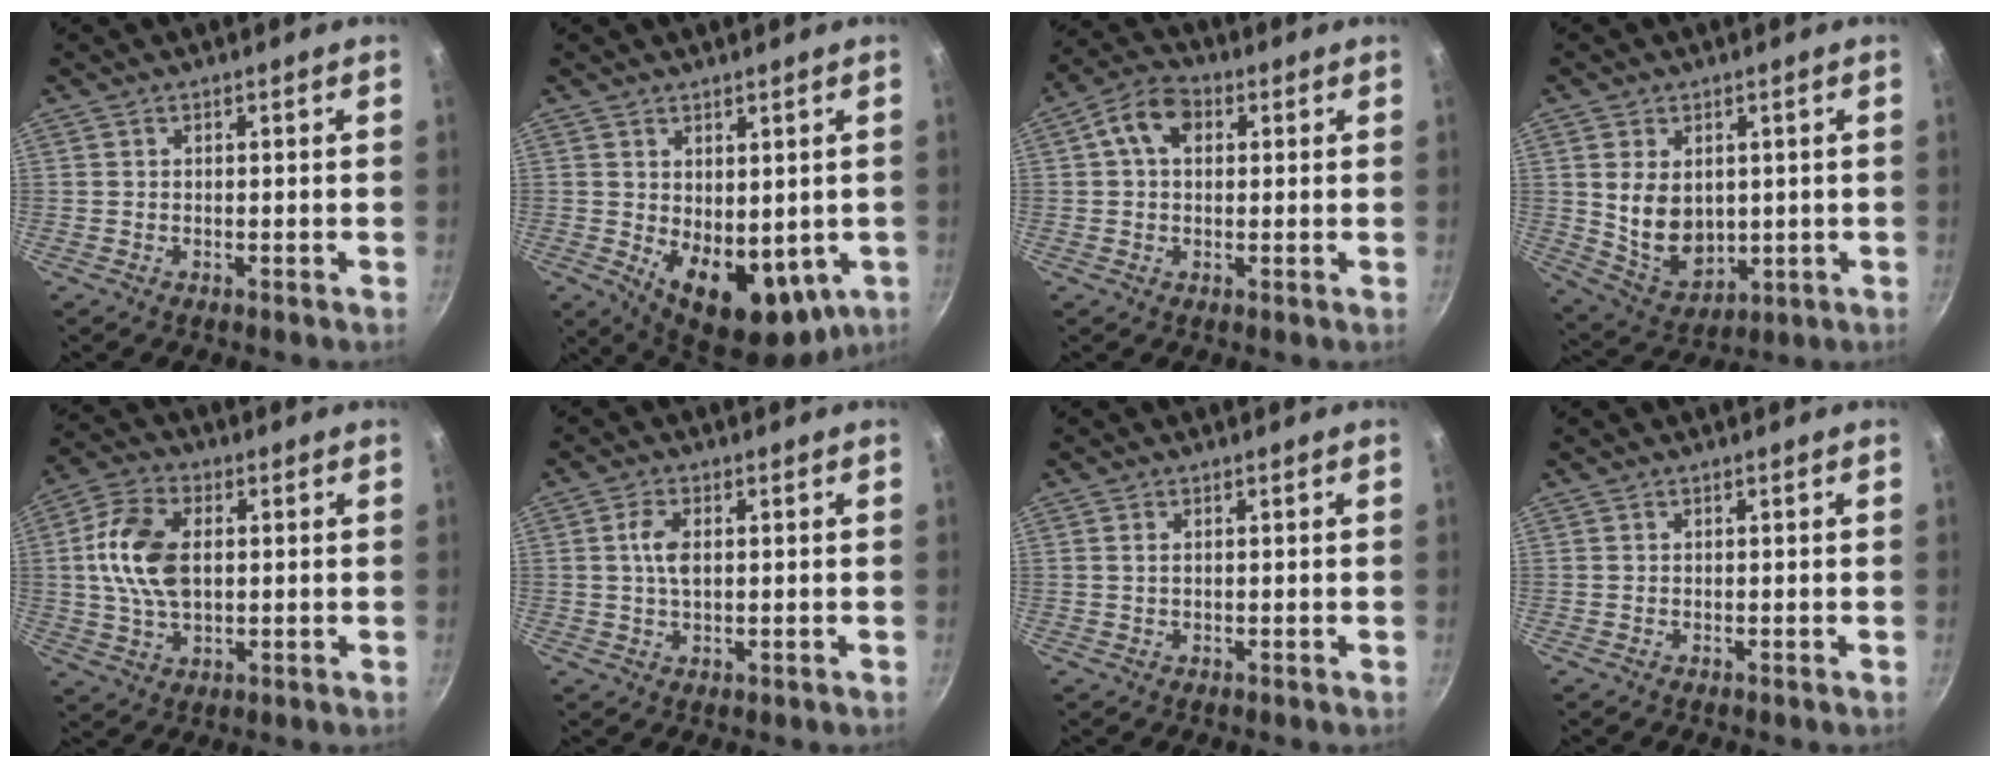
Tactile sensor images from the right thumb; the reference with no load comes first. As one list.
[{"total": 14.0, "force": [-1.2, 8.6, 11.0], "torque": [-0.139, -0.026, 0.008]}, {"total": 7.6, "force": [1.9, 5.1, 5.3], "torque": [-0.084, 0.017, 0.020]}, {"total": 10.5, "force": [1.3, 7.6, 7.2], "torque": [-0.104, -0.022, 0.049]}, {"total": 12.2, "force": [1.4, 7.5, 9.6], "torque": [-0.174, 0.011, 0.019]}, {"total": 4.5, "force": [0.6, 2.4, 3.8], "torque": [-0.076, 0.005, 0.011]}, {"total": 0.9, "force": [0.3, 0.4, 0.7], "torque": [-0.013, 0.001, 0.004]}, {"total": 0.0}]